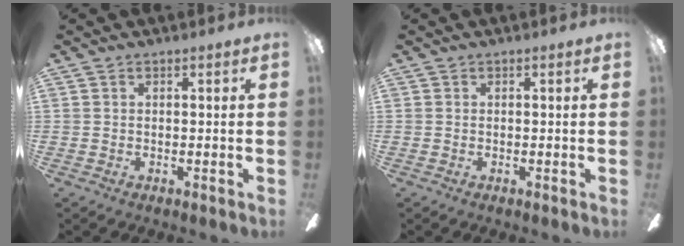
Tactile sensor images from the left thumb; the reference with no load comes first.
{"total": 0.0}